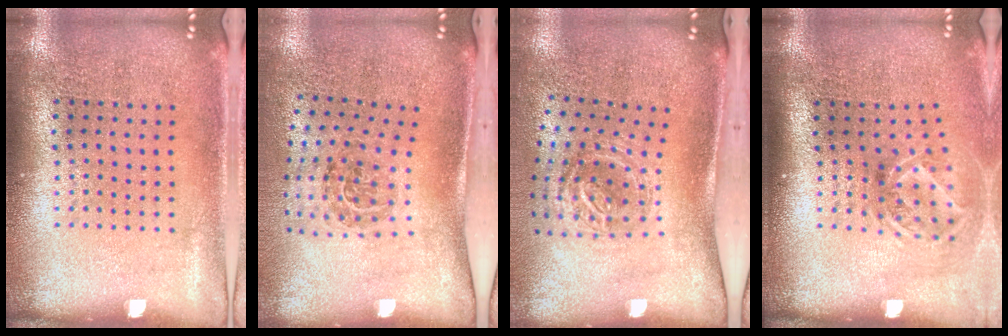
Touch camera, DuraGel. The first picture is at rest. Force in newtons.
{"total": 1.8, "press": 1.2, "slide": 1.3}
{"total": 1.8, "press": 1.2, "slide": 1.3}
{"total": 1.9, "press": 1.3, "slide": 1.4}